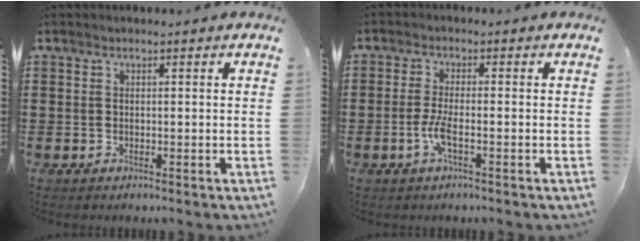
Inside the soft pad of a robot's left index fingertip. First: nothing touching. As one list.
[{"total": 3.5, "force": [-1.5, 0.6, 3.1], "torque": [-0.082, -0.009, -0.035]}]